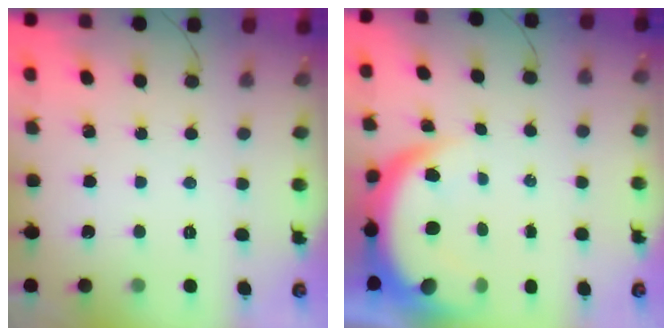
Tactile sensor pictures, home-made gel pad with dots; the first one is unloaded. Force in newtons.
{"total": 8.0, "press": 8.0, "slide": 0.7}